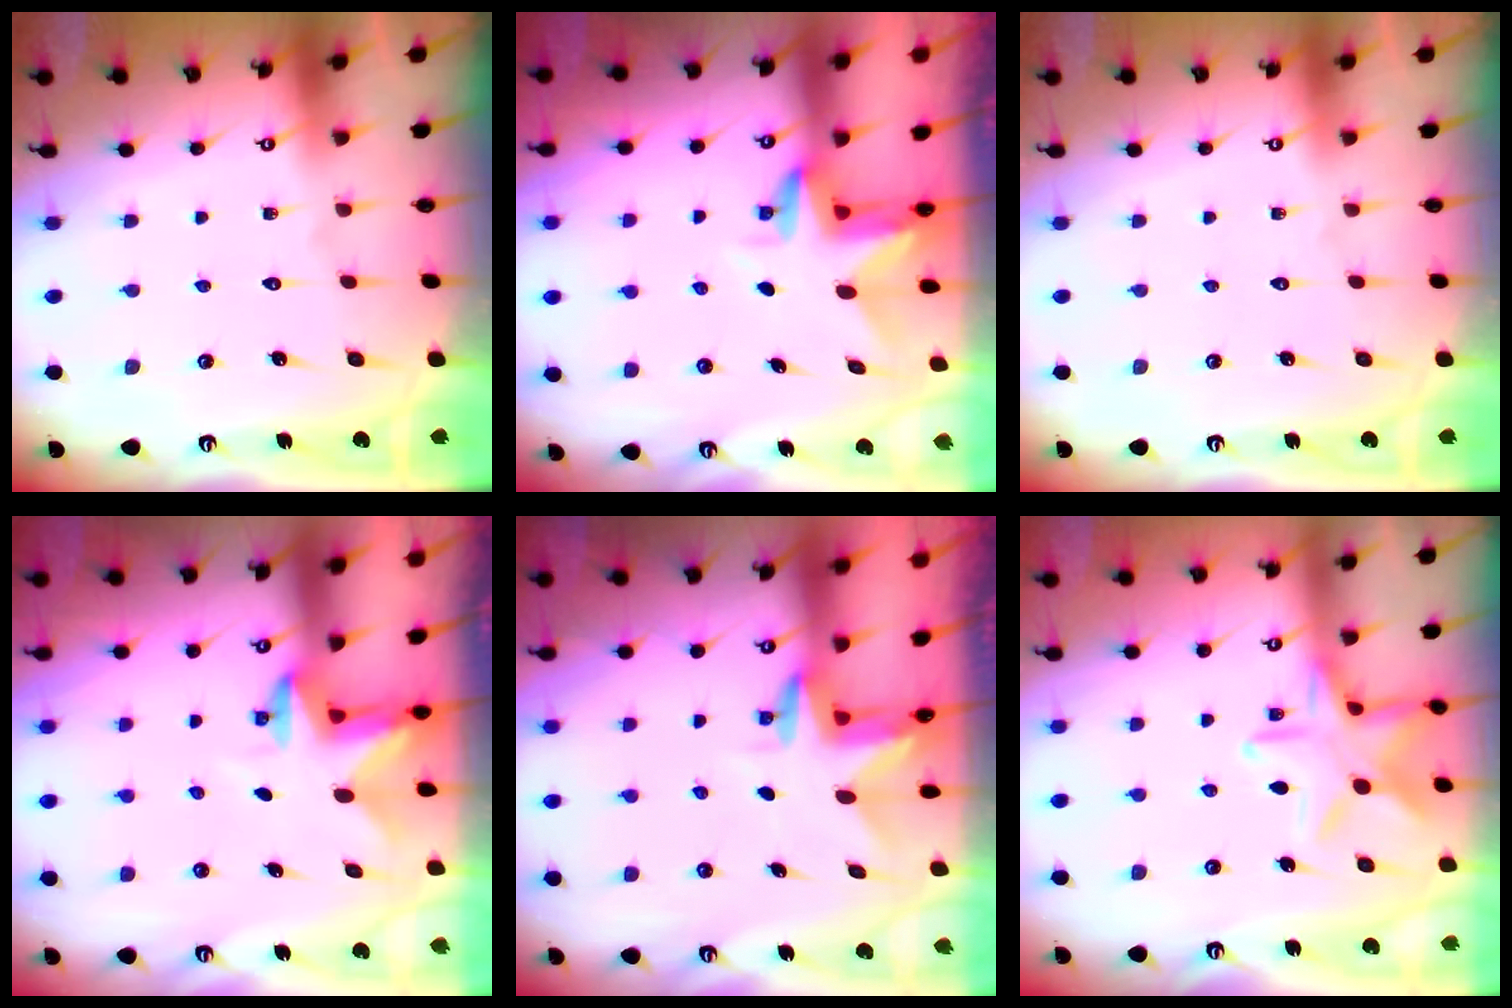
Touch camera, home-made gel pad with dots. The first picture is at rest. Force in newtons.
{"total": 3.2, "press": 3.2, "slide": 0.2}
{"total": 0.0}
{"total": 3.0, "press": 2.9, "slide": 0.6}
{"total": 2.8, "press": 2.8, "slide": 0.1}
{"total": 14.2, "press": 14.2, "slide": 0.8}